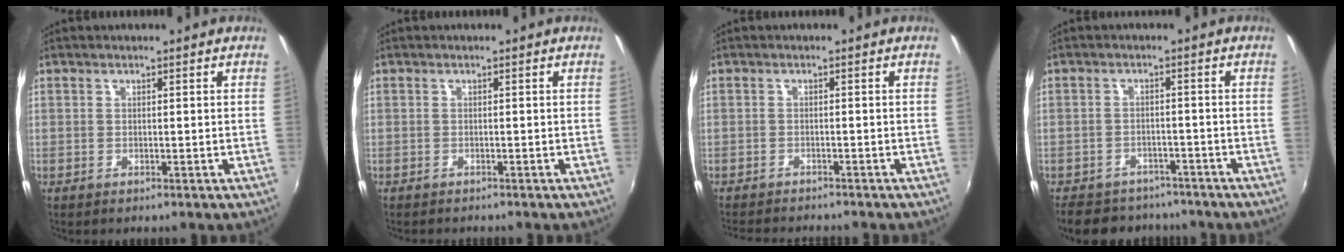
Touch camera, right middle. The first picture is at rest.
{"total": 1.2, "force": [-1.1, 0.3, 0.2], "torque": [-0.008, -0.007, -0.017]}
{"total": 6.2, "force": [-5.8, 0.8, 2.1], "torque": [-0.053, -0.018, -0.090]}
{"total": 12.5, "force": [-10.4, 5.6, 3.9], "torque": [-0.096, 0.005, -0.145]}